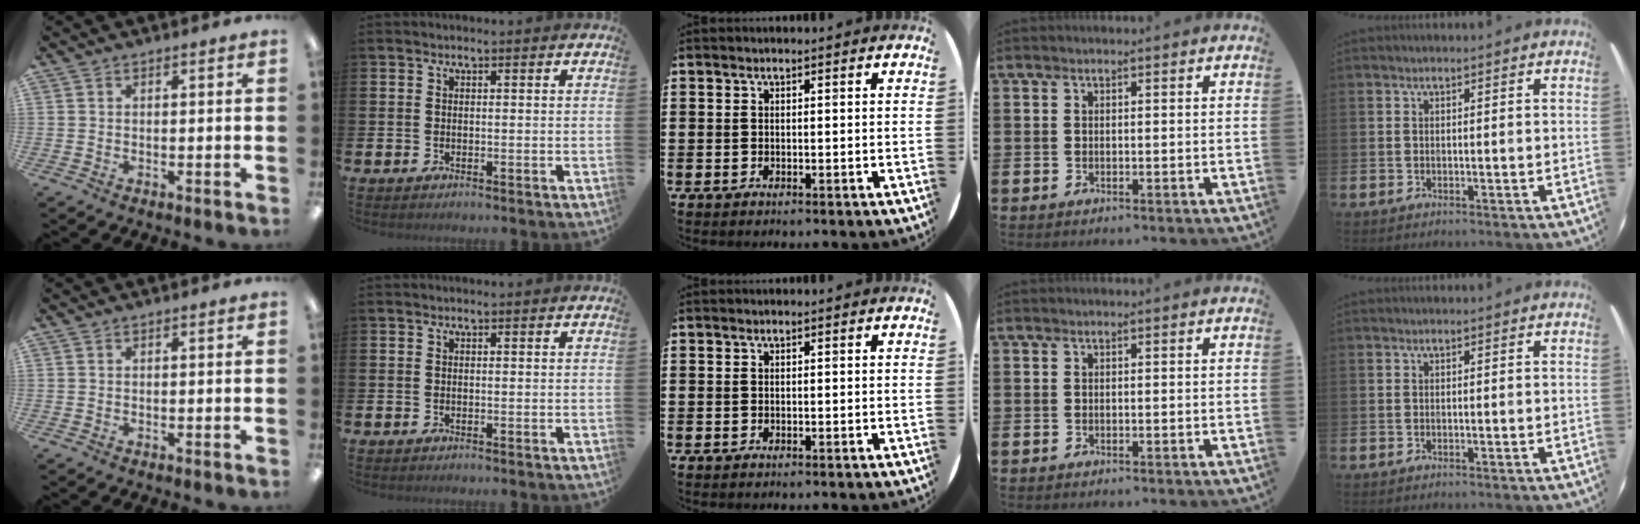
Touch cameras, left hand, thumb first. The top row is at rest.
{}